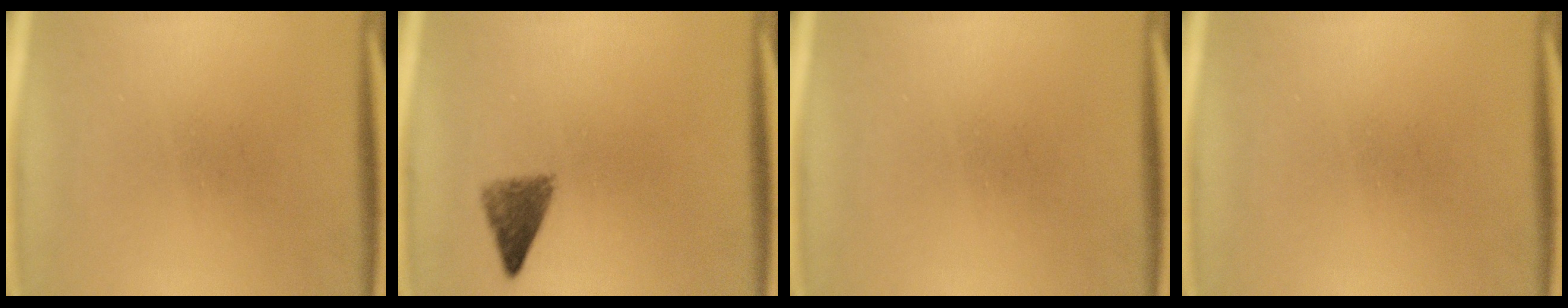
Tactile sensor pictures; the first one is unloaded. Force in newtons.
{"total": 3.4}
{"total": 0.0}
{"total": 0.0}